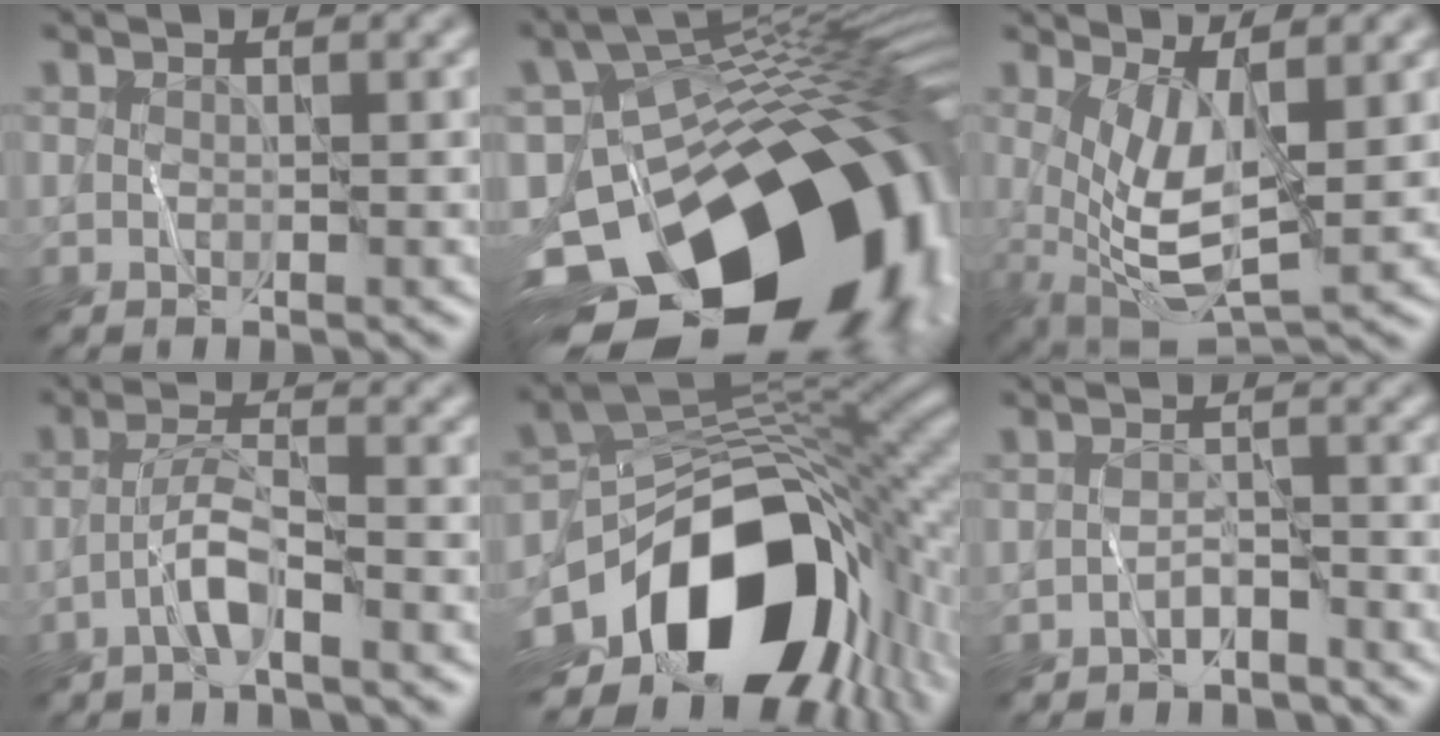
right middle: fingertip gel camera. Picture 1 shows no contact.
{"total": 20.1, "force": [-9.4, 11.8, 13.2], "torque": [-0.216, -0.040, -0.134]}
{"total": 6.3, "force": [0.5, 2.4, 5.8], "torque": [-0.127, -0.015, 0.012]}
{"total": 3.1, "force": [-1.8, 0.4, 2.5], "torque": [-0.048, 0.010, -0.042]}
{"total": 17.0, "force": [-6.6, 10.8, 11.4], "torque": [-0.189, -0.020, -0.108]}
{"total": 1.7, "force": [-1.6, 0.6, 0.5], "torque": [-0.007, 0.006, -0.031]}